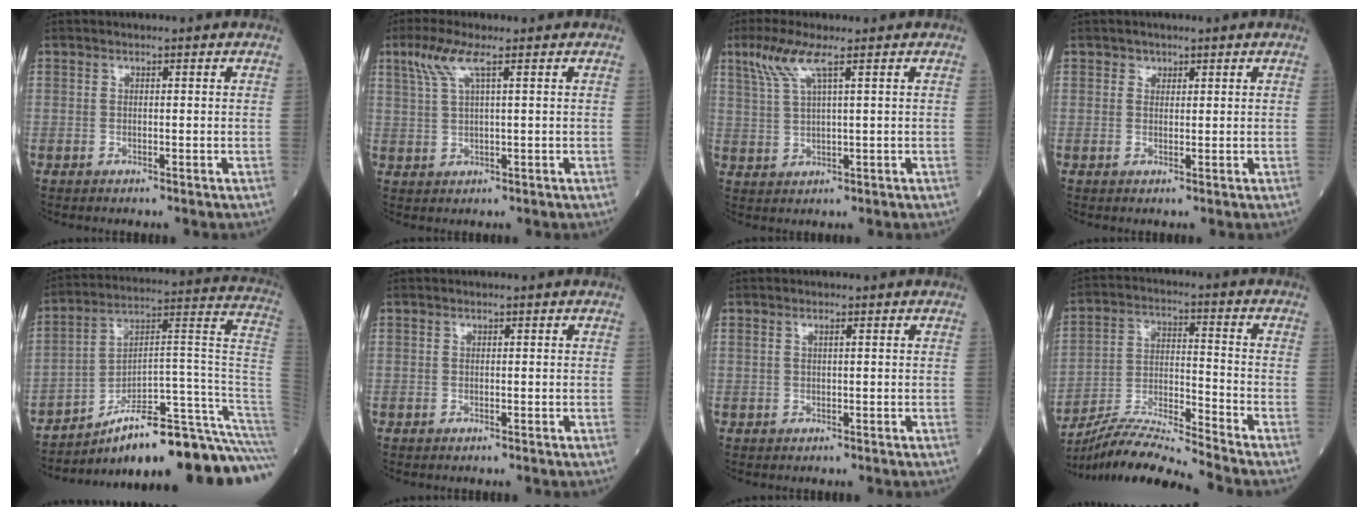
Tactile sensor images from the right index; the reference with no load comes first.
{"total": 4.7, "force": [2.6, 0.3, 3.9], "torque": [-0.092, 0.011, 0.057]}
{"total": 5.3, "force": [3.0, 0.2, 4.4], "torque": [-0.102, 0.008, 0.066]}
{"total": 1.0, "force": [0.6, 0.8, -0.1], "torque": [0.009, -0.004, 0.006]}
{"total": 23.0, "force": [-18.1, 1.5, 14.2], "torque": [-0.106, 0.050, -0.267]}
{"total": 0.0}
{"total": 0.7, "force": [0.3, 0.0, 0.6], "torque": [-0.017, 0.006, 0.006]}
{"total": 11.2, "force": [-10.5, -2.0, 3.3], "torque": [-0.061, -0.001, -0.196]}